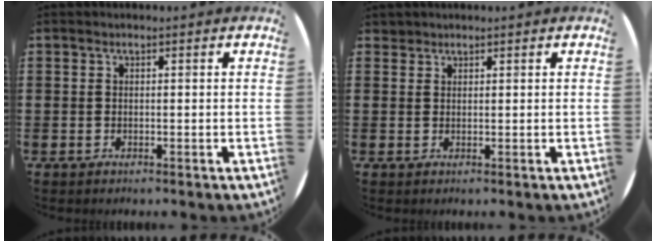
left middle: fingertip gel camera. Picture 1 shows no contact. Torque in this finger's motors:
{"motor_torque": [-0.39, 0.04, -0.02, -0.02]}